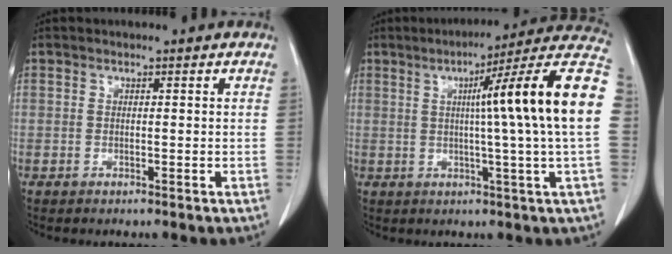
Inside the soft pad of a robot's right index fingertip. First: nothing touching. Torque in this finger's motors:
{"motor_torque": [1.86, 0.21, 0.90, 0.14]}